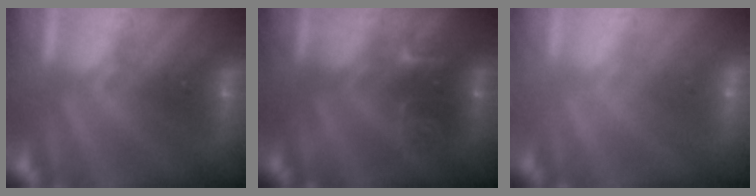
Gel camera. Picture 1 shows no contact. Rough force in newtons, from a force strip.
{"total": 2.4}
{"total": 1.6}